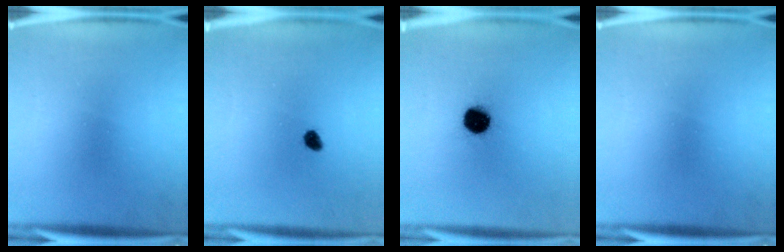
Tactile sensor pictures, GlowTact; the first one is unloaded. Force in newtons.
{"total": 2.0}
{"total": 9.6}
{"total": 0.0}